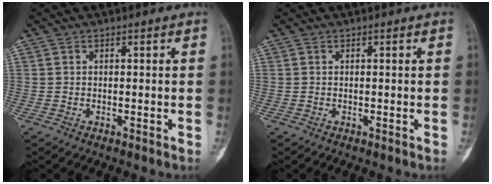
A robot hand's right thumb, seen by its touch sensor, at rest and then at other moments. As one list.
[{"total": 0.0}]